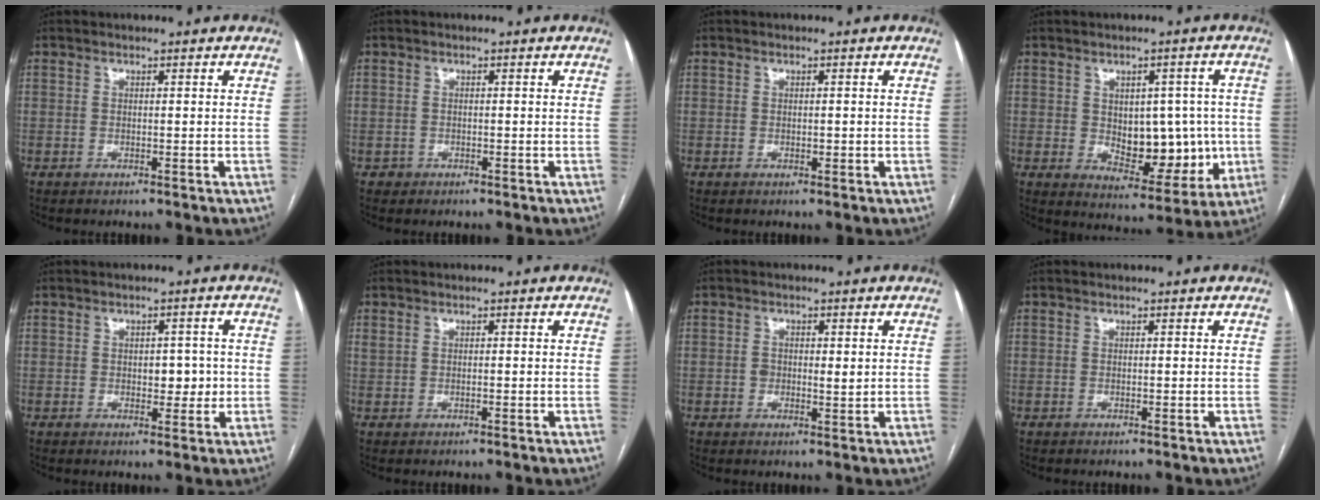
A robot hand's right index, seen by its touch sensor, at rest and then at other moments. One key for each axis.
{"total": 1.1, "fx": -0.5, "fy": 0.9, "fz": -0.2, "tx": 0.000, "ty": 0.006, "tz": -0.010}
{"total": 0.8, "fx": -0.1, "fy": 0.5, "fz": 0.7, "tx": -0.009, "ty": -0.001, "tz": -0.001}
{"total": 10.8, "fx": -0.3, "fy": 6.3, "fz": 8.8, "tx": -0.106, "ty": 0.007, "tz": 0.014}
{"total": 3.4, "fx": -0.1, "fy": 2.1, "fz": 2.7, "tx": -0.028, "ty": 0.006, "tz": 0.002}
{"total": 0.6, "fx": 0.2, "fy": 0.3, "fz": 0.5, "tx": -0.018, "ty": 0.006, "tz": 0.010}
{"total": 1.6, "fx": 0.2, "fy": 1.0, "fz": 1.2, "tx": -0.019, "ty": 0.001, "tz": 0.004}
{"total": 0.0}